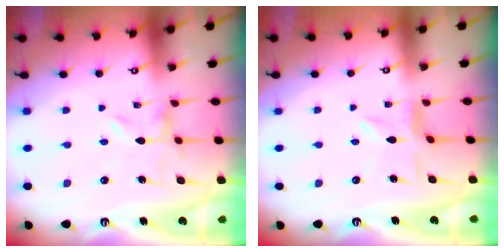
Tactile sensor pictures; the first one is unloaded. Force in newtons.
{"total": 2.8, "press": 2.7, "slide": 0.3}